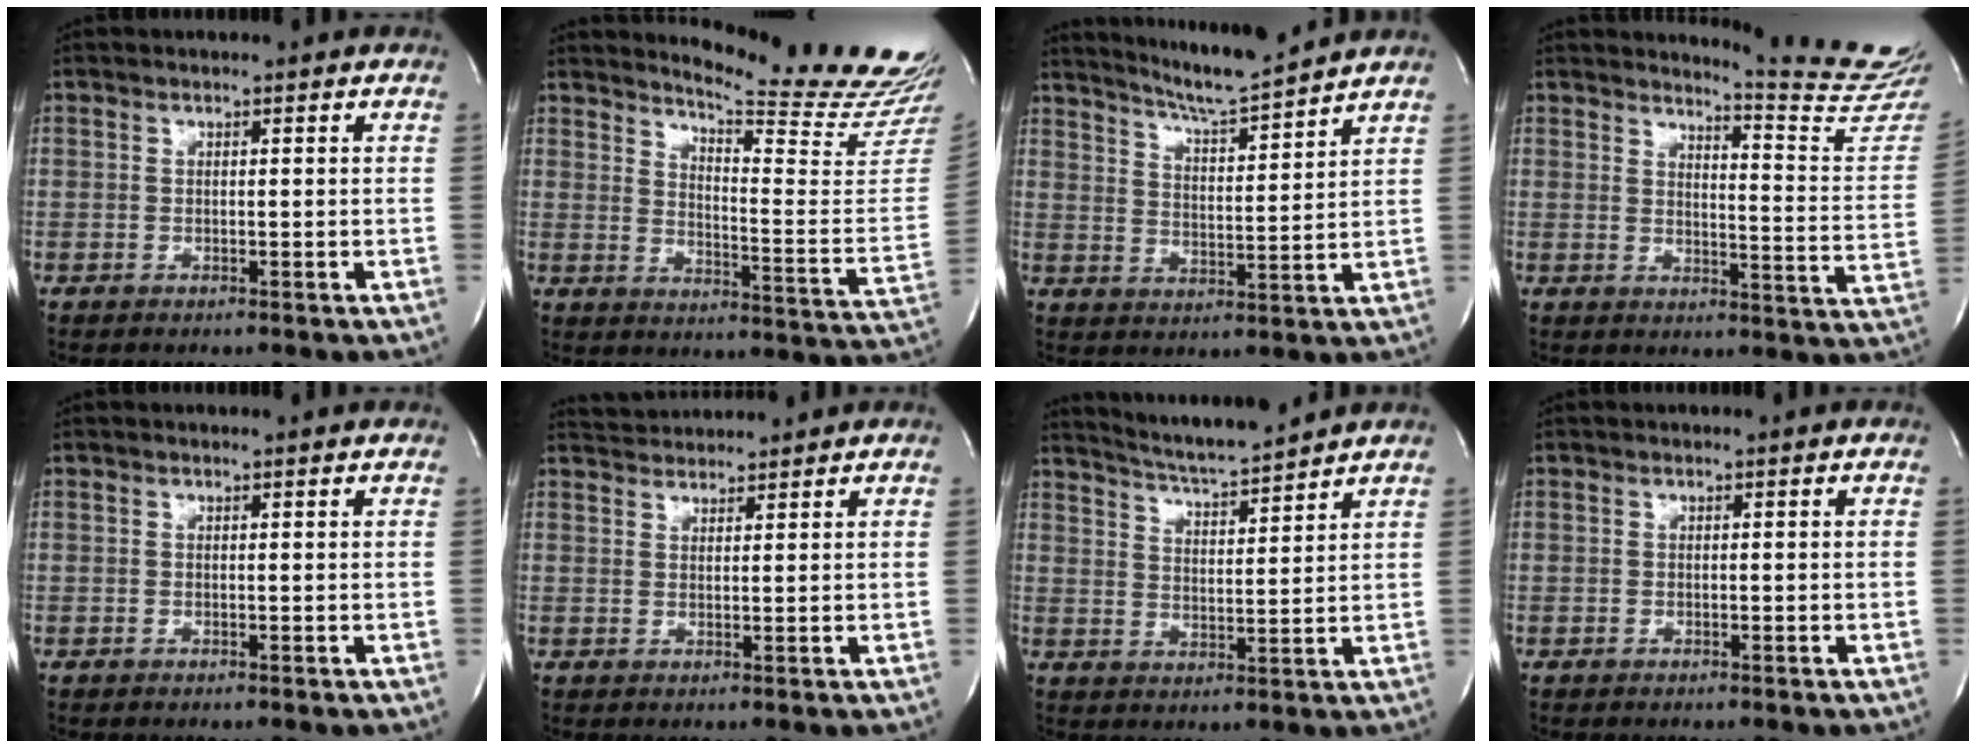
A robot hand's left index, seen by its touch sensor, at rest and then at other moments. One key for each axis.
{"total": 19.3, "fx": 18.3, "fy": -0.9, "fz": 6.0, "tx": -0.098, "ty": -0.142, "tz": 0.221}
{"total": 10.8, "fx": 10.1, "fy": -0.9, "fz": 3.8, "tx": -0.070, "ty": -0.006, "tz": 0.164}
{"total": 12.9, "fx": 12.6, "fy": -2.4, "fz": 1.3, "tx": -0.020, "ty": -0.130, "tz": 0.141}
{"total": 0.9, "fx": 0.9, "fy": 0.0, "fz": 0.0, "tx": -0.009, "ty": -0.004, "tz": 0.007}
{"total": 4.9, "fx": 4.9, "fy": 0.4, "fz": 0.3, "tx": -0.014, "ty": 0.031, "tz": 0.080}
{"total": 9.5, "fx": 9.0, "fy": -0.5, "fz": 3.0, "tx": -0.061, "ty": 0.002, "tz": 0.152}
{"total": 0.0}